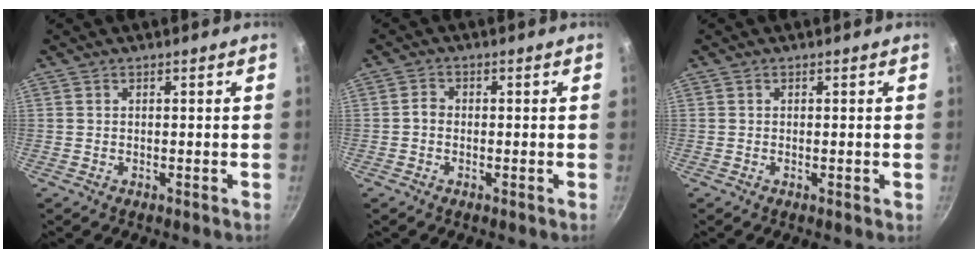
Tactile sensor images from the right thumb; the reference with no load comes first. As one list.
[{"total": 1.7, "force": [-0.5, 1.4, 0.9], "torque": [-0.013, 0.012, -0.013]}, {"total": 0.6, "force": [-0.1, 0.1, 0.6], "torque": [-0.009, 0.000, -0.003]}]